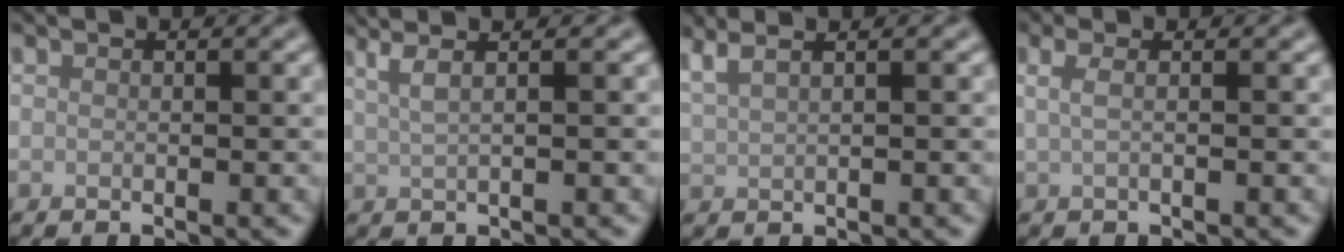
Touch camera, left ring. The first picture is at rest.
{"total": 4.4, "force": [2.6, 1.8, 3.1], "torque": [-0.044, 0.024, 0.018]}
{"total": 4.2, "force": [3.0, 1.6, 2.4], "torque": [-0.037, 0.030, 0.033]}
{"total": 2.0, "force": [0.6, 0.8, 1.7], "torque": [-0.031, -0.002, -0.001]}